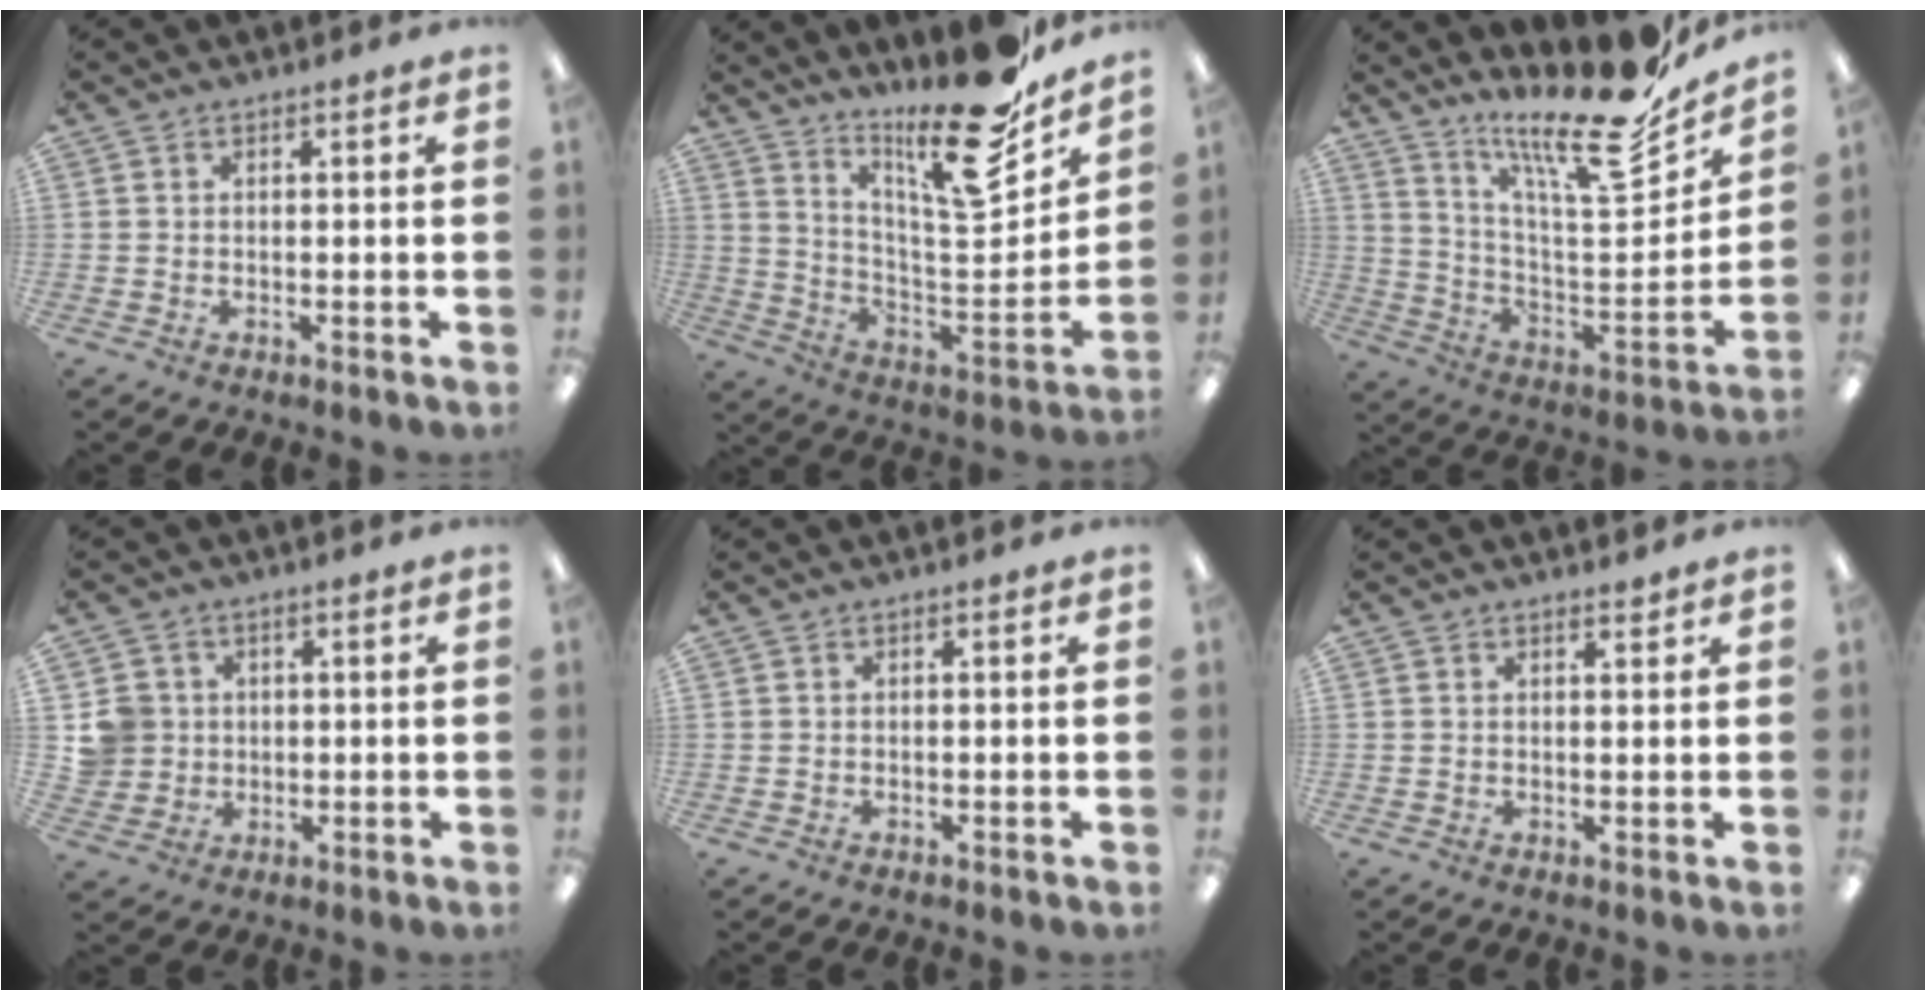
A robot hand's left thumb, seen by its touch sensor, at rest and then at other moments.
{"total": 21.4, "force": [17.0, 3.9, 12.4], "torque": [-0.185, -0.133, 0.272]}
{"total": 23.0, "force": [17.5, 5.4, 13.9], "torque": [-0.215, -0.131, 0.286]}
{"total": 6.5, "force": [1.1, 6.3, 1.2], "torque": [-0.032, 0.006, 0.023]}
{"total": 0.0}
{"total": 1.5, "force": [1.3, 0.4, 0.5], "torque": [-0.001, -0.005, 0.023]}